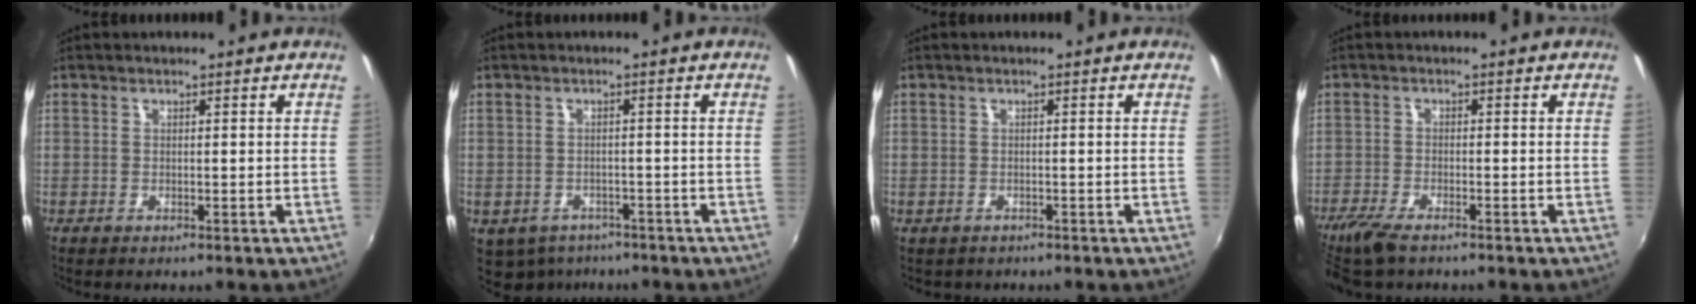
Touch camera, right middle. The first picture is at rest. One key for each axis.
{"total": 7.9, "fx": -4.9, "fy": 5.3, "fz": 3.0, "tx": -0.081, "ty": -0.026, "tz": -0.063}
{"total": 1.3, "fx": -0.7, "fy": 1.1, "fz": 0.2, "tx": -0.007, "ty": -0.003, "tz": -0.007}
{"total": 6.1, "fx": -4.8, "fy": 1.4, "fz": 3.5, "tx": -0.094, "ty": -0.022, "tz": -0.094}